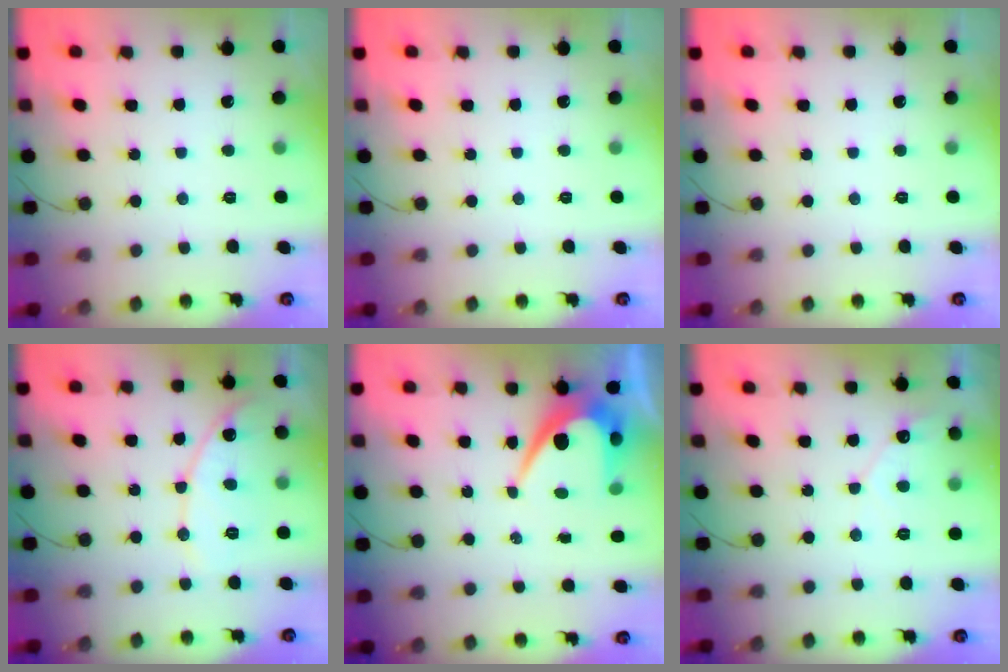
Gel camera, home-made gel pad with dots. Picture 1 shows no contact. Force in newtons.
{"total": 0.0}
{"total": 0.0}
{"total": 10.1, "press": 10.1, "slide": 0.8}
{"total": 7.8, "press": 7.8, "slide": 0.4}
{"total": 4.0, "press": 4.0, "slide": 0.2}